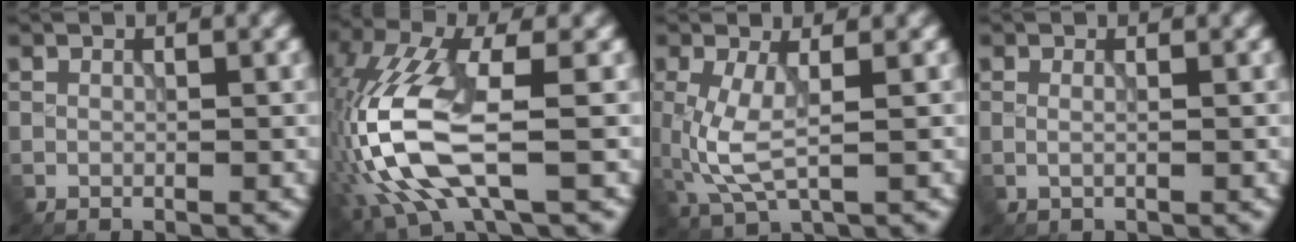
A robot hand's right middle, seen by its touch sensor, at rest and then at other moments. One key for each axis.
{"total": 9.4, "fx": -1.9, "fy": 3.3, "fz": 8.6, "tx": -0.206, "ty": 0.004, "tz": -0.041}
{"total": 4.4, "fx": 0.1, "fy": 1.5, "fz": 4.1, "tx": -0.109, "ty": -0.008, "tz": 0.000}
{"total": 0.8, "fx": 0.1, "fy": 0.3, "fz": 0.7, "tx": -0.014, "ty": -0.001, "tz": -0.004}